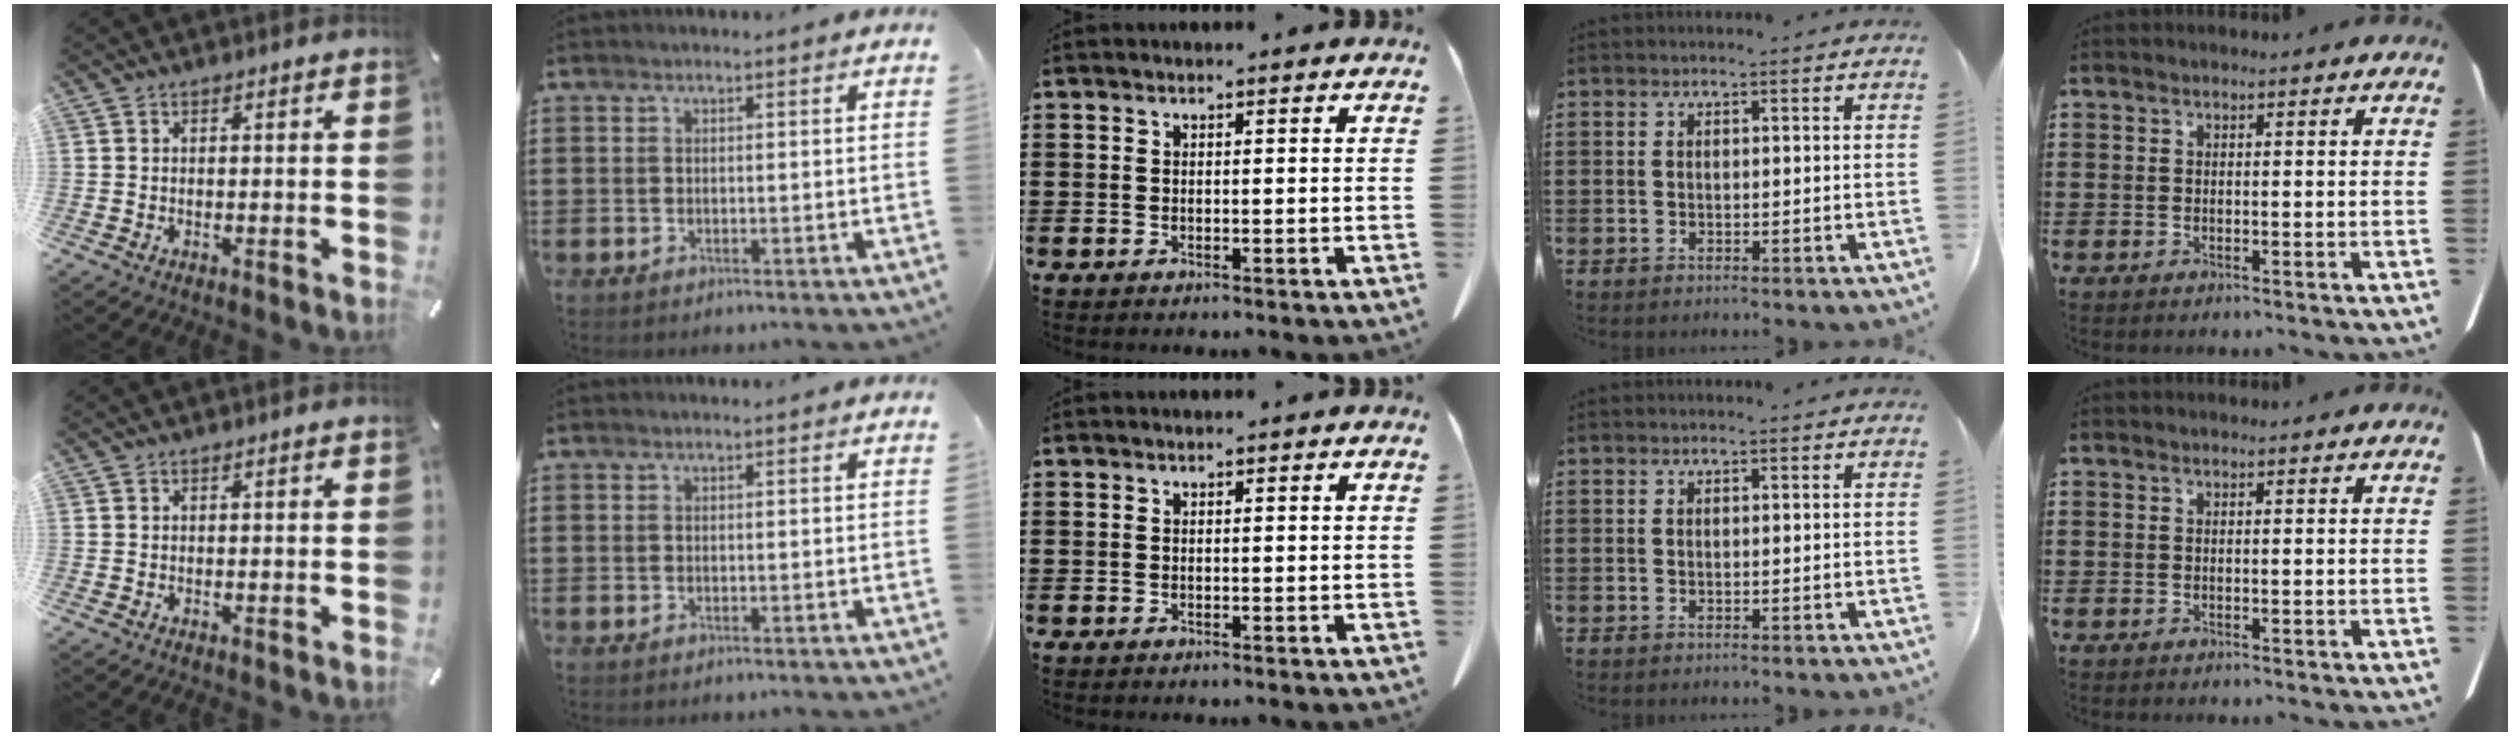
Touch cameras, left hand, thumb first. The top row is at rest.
{}